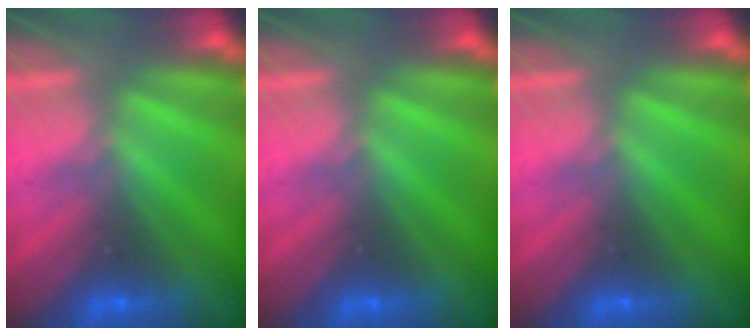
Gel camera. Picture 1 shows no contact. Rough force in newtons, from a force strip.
{"total": 0.0}
{"total": 0.0}